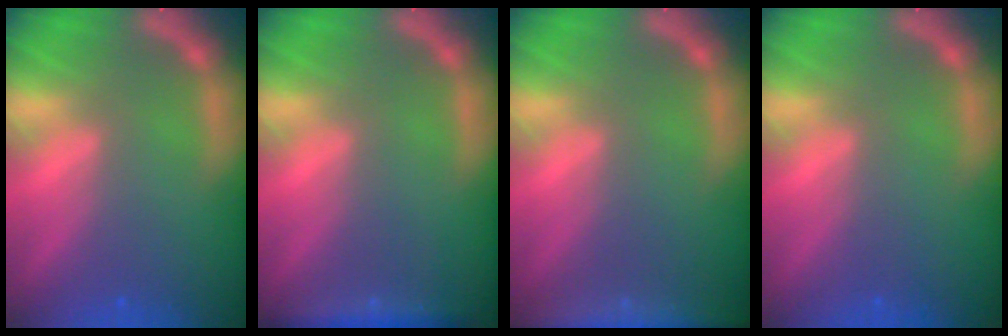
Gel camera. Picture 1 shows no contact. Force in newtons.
{"total": 3.0}
{"total": 7.9}
{"total": 0.0}